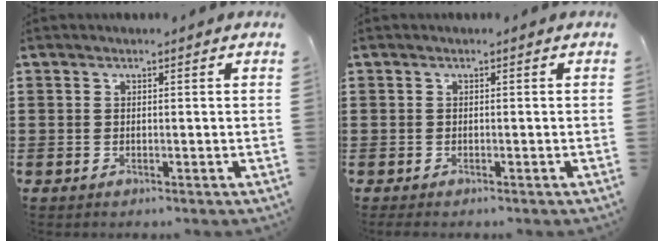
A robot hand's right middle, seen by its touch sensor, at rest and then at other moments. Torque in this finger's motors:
{"motor_torque": [1.23, 0.28, 0.13, 0.06]}